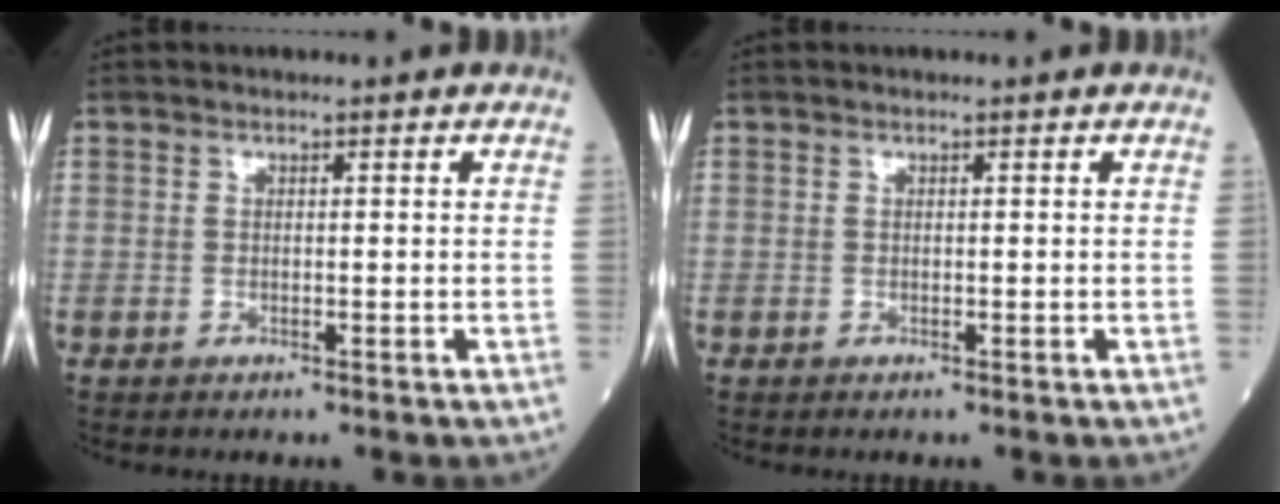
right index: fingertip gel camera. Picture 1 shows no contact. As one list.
[{"total": 0.0}]